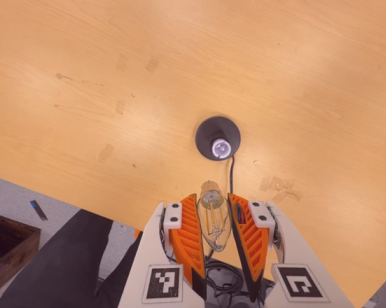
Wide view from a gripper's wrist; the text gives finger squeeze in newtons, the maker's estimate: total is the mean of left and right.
{"total": 9.4, "left": 8.7, "right": 10.0}